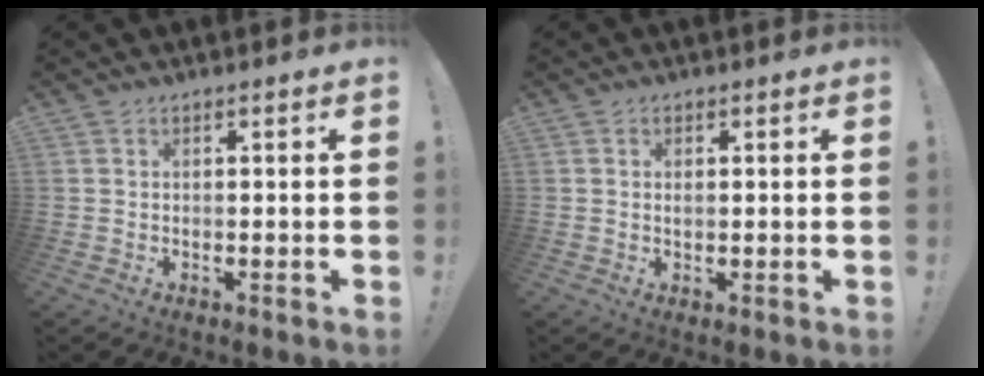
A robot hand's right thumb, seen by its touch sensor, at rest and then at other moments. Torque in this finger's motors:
{"motor_torque": [-0.04, 0.41, 0.03, 0.05, -0.05]}